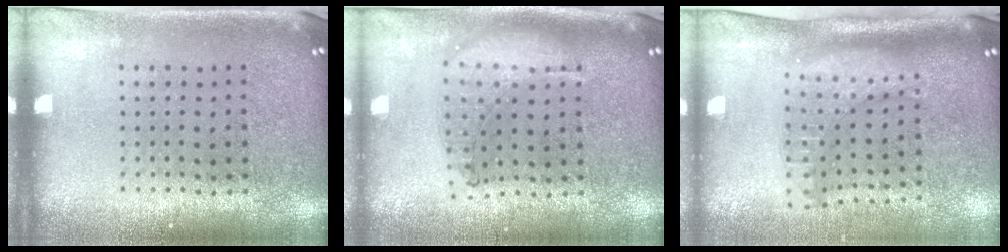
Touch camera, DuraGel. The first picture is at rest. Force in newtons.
{"total": 1.0, "press": 1.0, "slide": 0.2}
{"total": 2.1, "press": 1.6, "slide": 1.5}